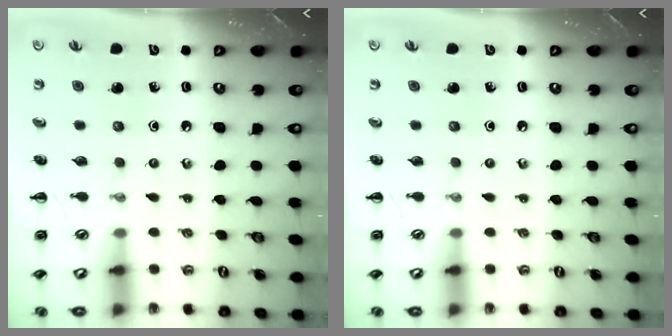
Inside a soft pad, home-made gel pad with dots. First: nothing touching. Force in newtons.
{"total": 0.0}